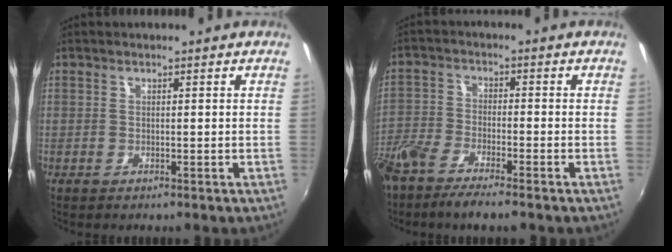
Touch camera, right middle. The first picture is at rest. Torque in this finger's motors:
{"motor_torque": [1.07, -1.07, 0.19, 0.08]}